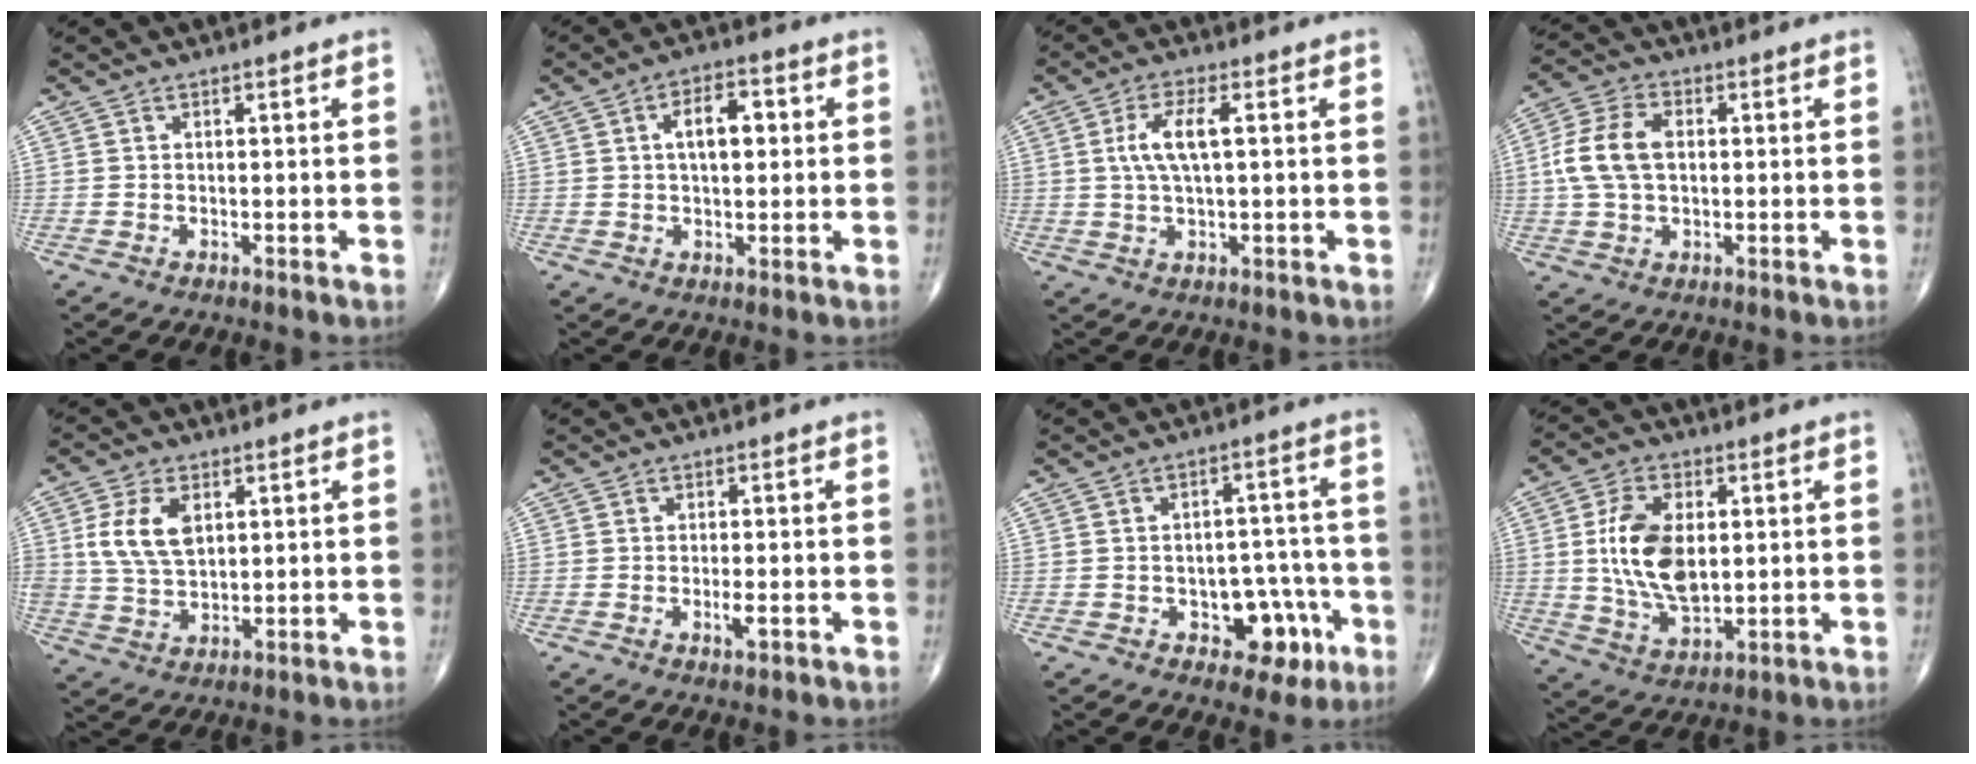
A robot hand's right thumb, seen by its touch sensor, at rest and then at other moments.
{"total": 7.2, "force": [1.3, 3.8, 5.9], "torque": [-0.080, 0.010, 0.019]}
{"total": 6.6, "force": [1.1, 2.1, 6.1], "torque": [-0.134, 0.008, 0.021]}
{"total": 9.7, "force": [0.7, 6.1, 7.5], "torque": [-0.157, 0.017, 0.012]}
{"total": 9.3, "force": [2.4, 5.6, 6.9], "torque": [-0.131, -0.005, 0.052]}
{"total": 2.2, "force": [-0.8, 0.6, 1.9], "torque": [-0.032, -0.002, -0.013]}
{"total": 9.5, "force": [-4.0, 6.0, 6.1], "torque": [-0.036, 0.038, -0.046]}
{"total": 13.4, "force": [1.5, 7.7, 10.9], "torque": [-0.196, -0.009, 0.034]}